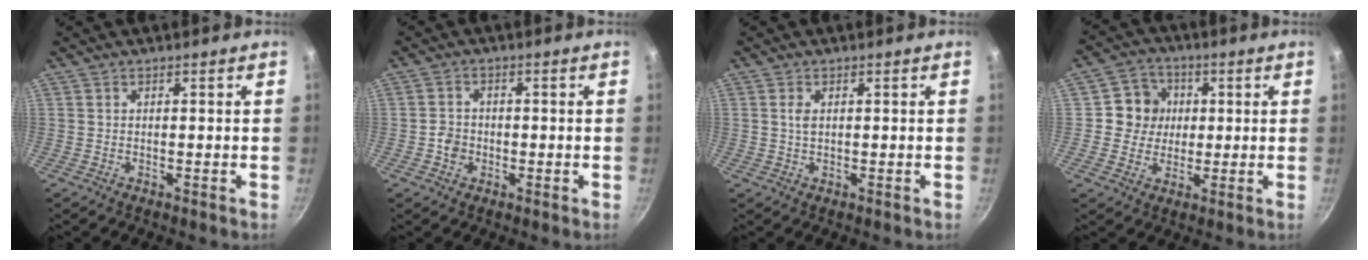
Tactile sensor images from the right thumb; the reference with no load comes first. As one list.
[{"total": 3.2, "force": [-0.9, 2.7, 1.3], "torque": [-0.012, 0.015, -0.020]}, {"total": 1.9, "force": [0.5, 1.1, 1.5], "torque": [-0.028, 0.000, 0.009]}, {"total": 7.6, "force": [1.0, 7.3, 2.1], "torque": [0.007, 0.007, 0.004]}]